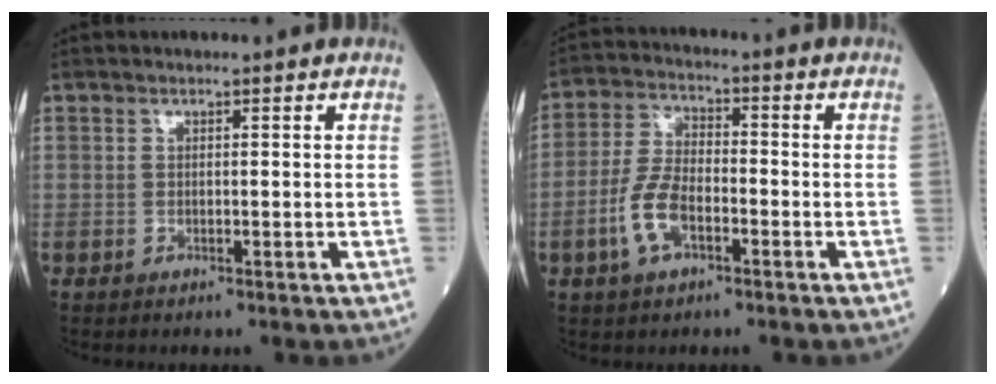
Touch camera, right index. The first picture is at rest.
{"total": 7.2, "force": [-2.9, 3.2, 5.8], "torque": [-0.135, 0.004, -0.059]}